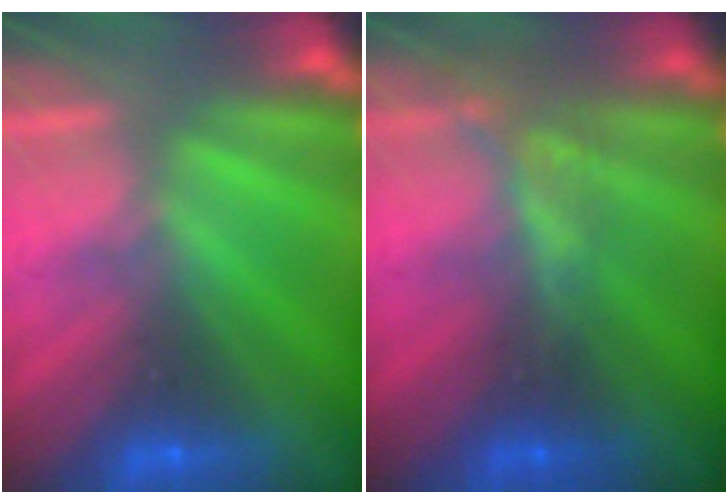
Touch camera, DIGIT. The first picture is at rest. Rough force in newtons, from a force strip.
{"total": 2.1}